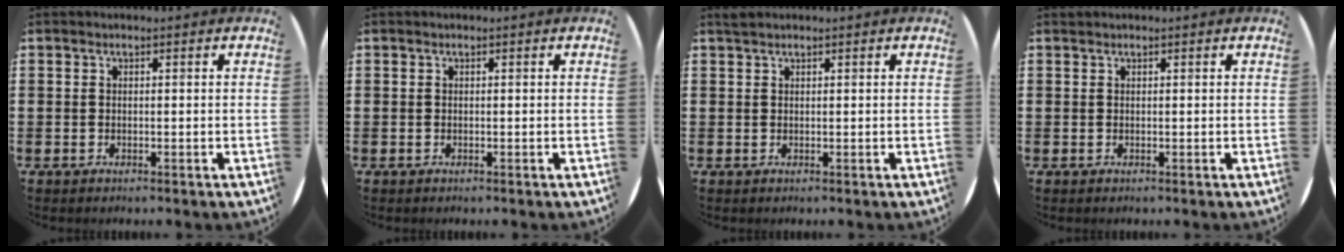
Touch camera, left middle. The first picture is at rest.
{"total": 0.0}
{"total": 0.6, "force": [0.6, 0.0, 0.1], "torque": [-0.004, 0.000, 0.012]}
{"total": 0.0}